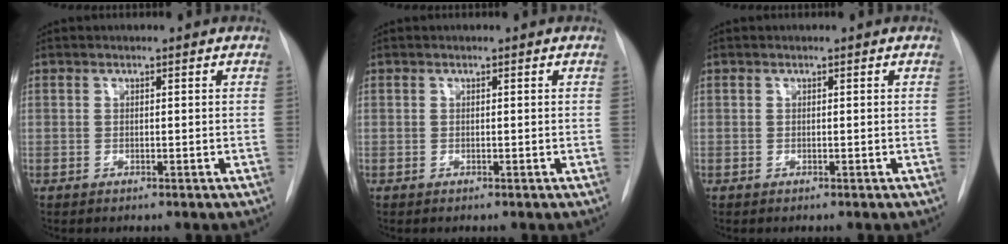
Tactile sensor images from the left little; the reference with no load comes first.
{"total": 0.0}
{"total": 0.0}